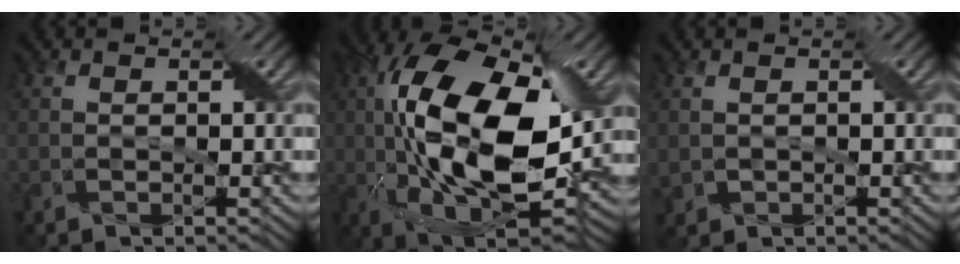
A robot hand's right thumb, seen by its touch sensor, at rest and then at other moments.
{"total": 20.0, "force": [1.4, 9.6, 17.5], "torque": [-0.326, 0.012, 0.007]}
{"total": 1.1, "force": [0.3, 0.9, 0.4], "torque": [-0.018, -0.001, 0.009]}